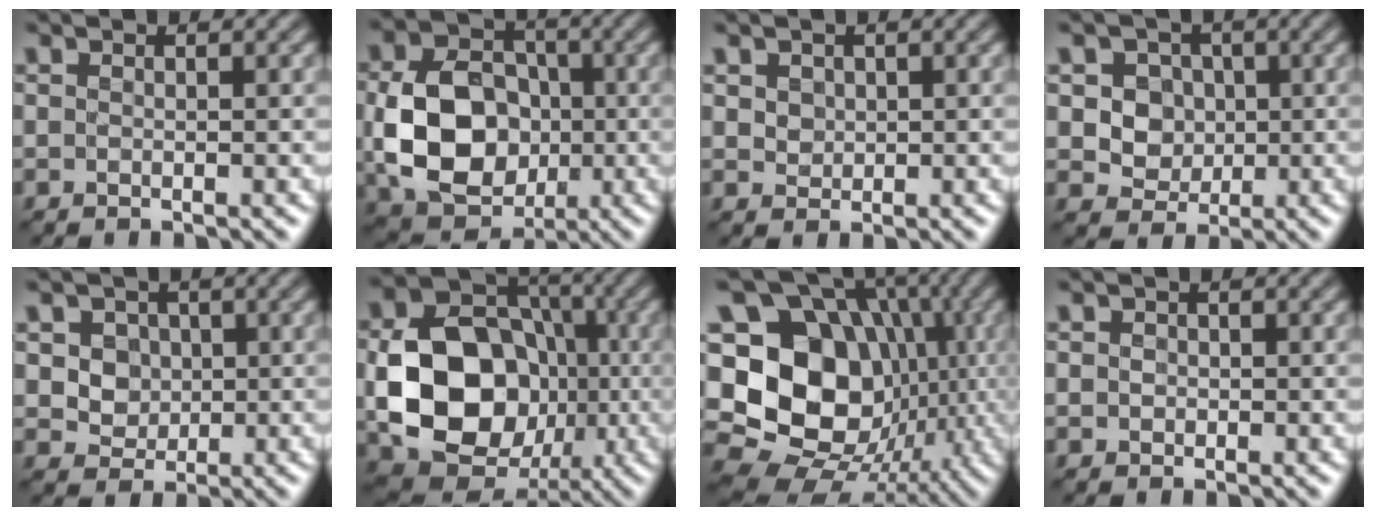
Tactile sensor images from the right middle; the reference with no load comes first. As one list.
[{"total": 9.6, "force": [-1.0, 7.4, 6.1], "torque": [-0.125, -0.003, -0.019]}, {"total": 1.8, "force": [0.8, 1.4, 0.8], "torque": [-0.023, 0.004, 0.022]}, {"total": 4.6, "force": [0.9, 4.0, 2.1], "torque": [-0.033, 0.005, 0.017]}, {"total": 4.3, "force": [1.3, 3.5, 2.0], "torque": [-0.038, 0.008, 0.026]}, {"total": 12.5, "force": [-2.0, 9.5, 7.9], "torque": [-0.147, 0.001, -0.036]}, {"total": 18.7, "force": [-0.9, 15.5, 10.4], "torque": [-0.178, -0.001, -0.016]}, {"total": 1.0, "force": [0.1, 0.9, 0.3], "torque": [0.000, 0.003, -0.002]}]